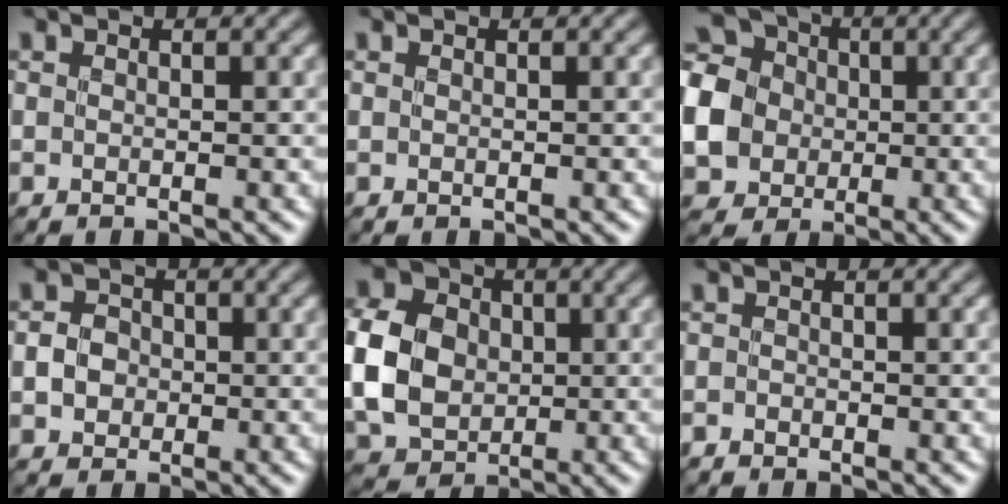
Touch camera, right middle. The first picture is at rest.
{"total": 0.0}
{"total": 10.7, "force": [-1.0, 9.4, 4.9], "torque": [-0.137, 0.002, -0.046]}
{"total": 2.3, "force": [-0.4, 2.0, 1.0], "torque": [-0.014, 0.001, -0.011]}
{"total": 8.0, "force": [-0.1, 6.5, 4.7], "torque": [-0.111, 0.010, -0.009]}
{"total": 0.8, "force": [-0.6, 0.4, 0.1], "torque": [0.000, -0.003, -0.012]}